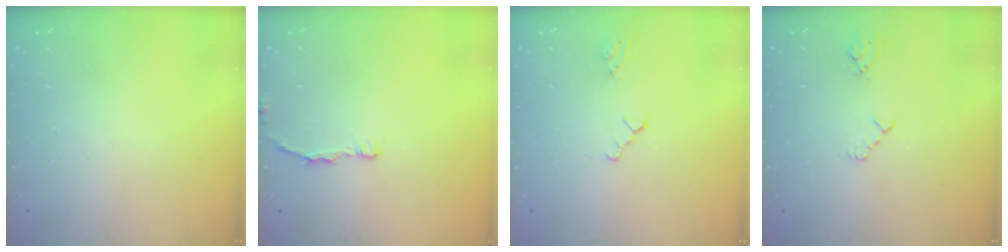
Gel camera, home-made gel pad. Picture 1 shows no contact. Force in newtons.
{"total": 4.0, "press": 4.0, "slide": 0.4}
{"total": 0.0}
{"total": 2.3, "press": 2.3, "slide": 0.4}